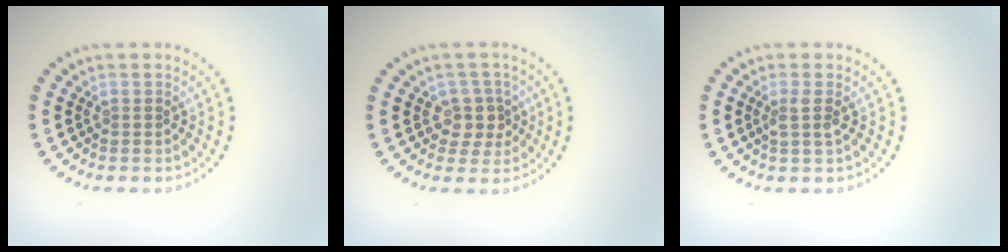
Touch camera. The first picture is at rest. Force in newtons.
{"total": 2.5, "press": 2.1, "slide": 1.4}
{"total": 1.4, "press": 1.1, "slide": 0.9}